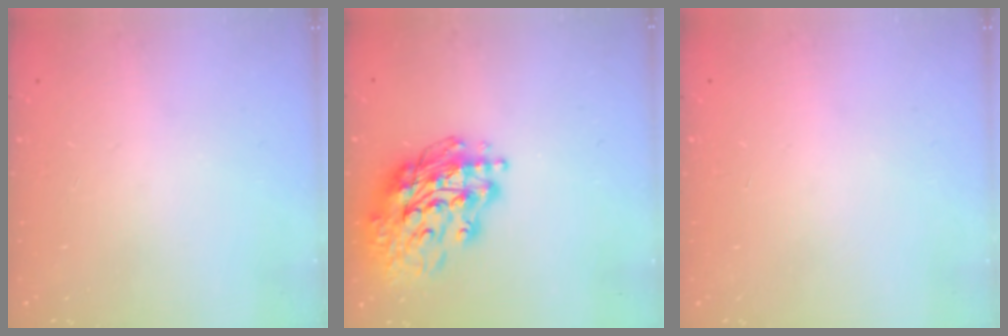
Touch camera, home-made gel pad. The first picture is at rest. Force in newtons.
{"total": 18.9, "press": 18.8, "slide": 2.2}
{"total": 0.0}